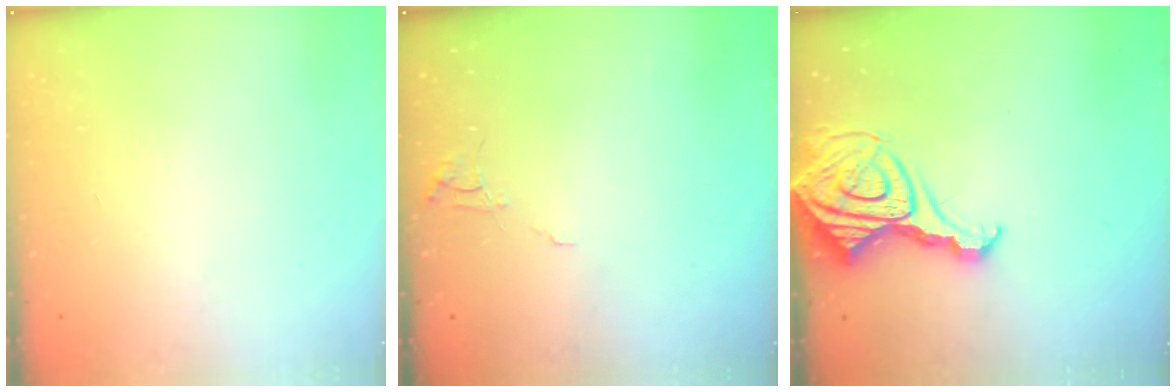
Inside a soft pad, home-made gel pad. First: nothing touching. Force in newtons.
{"total": 4.2, "press": 4.1, "slide": 0.4}
{"total": 15.0, "press": 14.9, "slide": 1.7}